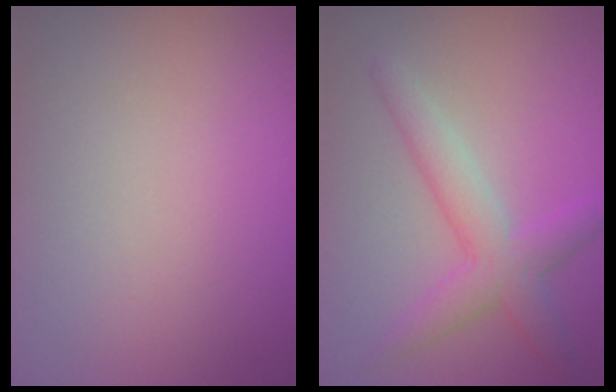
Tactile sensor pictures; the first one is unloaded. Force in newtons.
{"total": 3.8, "press": 3.8, "slide": 0.1}